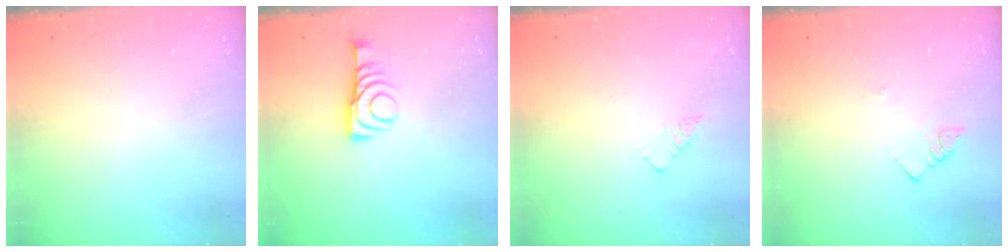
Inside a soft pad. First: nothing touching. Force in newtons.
{"total": 7.8, "press": 7.8, "slide": 0.7}
{"total": 3.0, "press": 2.9, "slide": 0.4}
{"total": 1.7, "press": 1.7, "slide": 0.3}